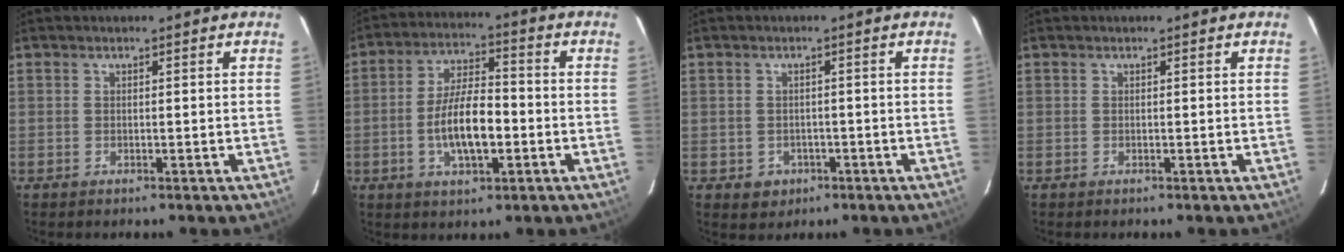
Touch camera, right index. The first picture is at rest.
{"total": 10.3, "force": [-2.5, 4.0, 9.2], "torque": [-0.179, 0.002, -0.041]}
{"total": 3.5, "force": [-1.0, 3.3, 0.6], "torque": [-0.018, 0.004, -0.006]}
{"total": 0.0}